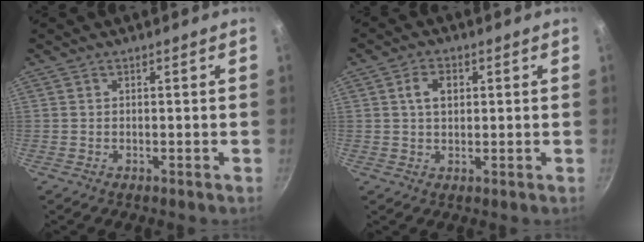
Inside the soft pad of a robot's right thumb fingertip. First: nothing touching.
{"total": 4.5, "force": [1.1, 3.0, 3.2], "torque": [-0.039, 0.002, 0.018]}